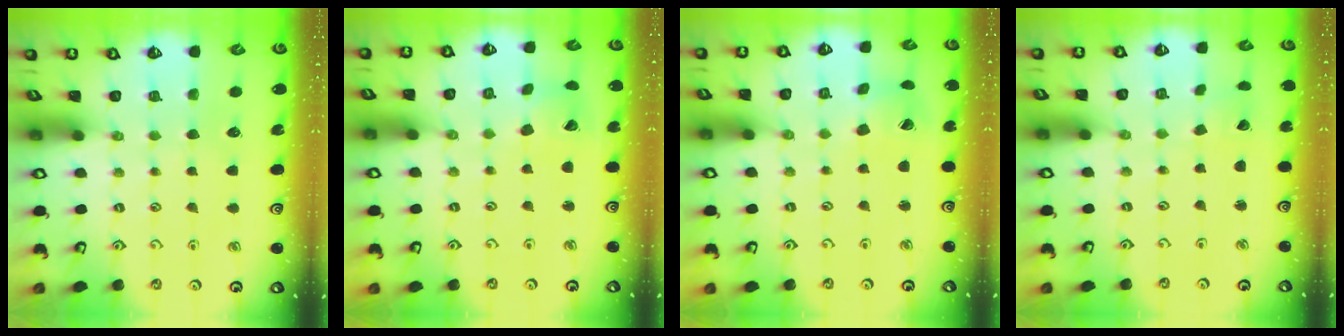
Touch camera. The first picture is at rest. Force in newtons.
{"total": 7.0, "press": 7.0, "slide": 1.0}
{"total": 4.3, "press": 4.3, "slide": 0.4}
{"total": 1.5, "press": 1.5, "slide": 0.2}